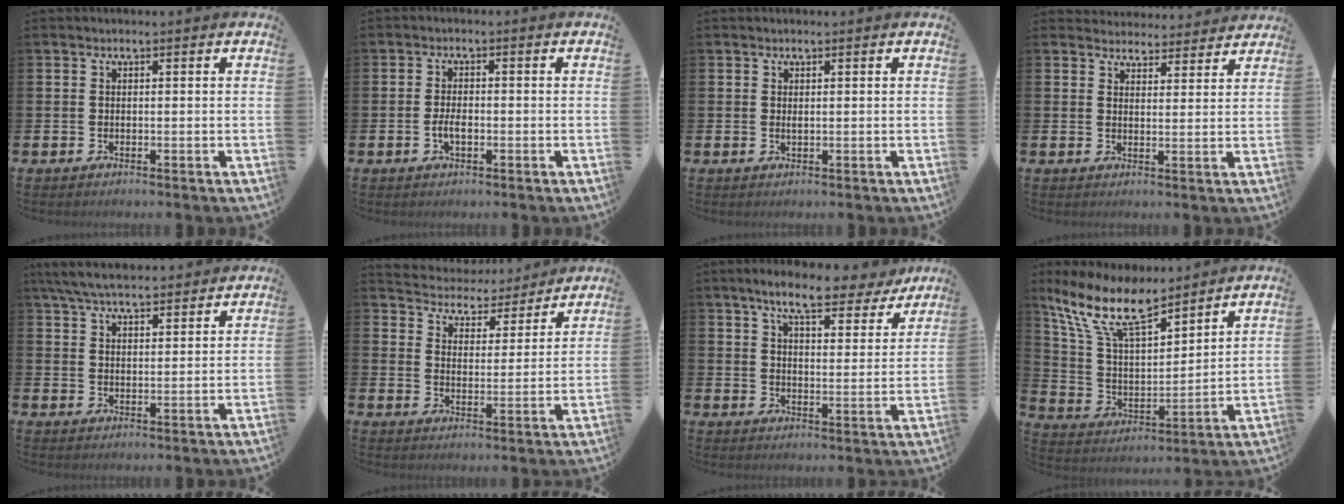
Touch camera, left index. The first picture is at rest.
{"total": 2.5, "force": [-0.6, 1.1, 2.1], "torque": [-0.040, 0.002, -0.012]}
{"total": 0.5, "force": [0.2, 0.1, 0.5], "torque": [-0.009, 0.000, 0.004]}
{"total": 4.0, "force": [3.9, 1.0, -0.3], "torque": [0.001, -0.027, 0.069]}
{"total": 6.2, "force": [5.9, 1.0, 1.7], "torque": [-0.058, -0.020, 0.109]}
{"total": 4.9, "force": [4.6, 1.5, -0.1], "torque": [-0.024, -0.044, 0.076]}
{"total": 8.4, "force": [7.3, 1.9, 3.7], "torque": [-0.078, -0.031, 0.124]}
{"total": 11.3, "force": [9.3, 3.1, 5.7], "torque": [-0.155, -0.045, 0.166]}